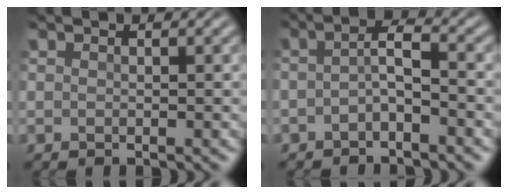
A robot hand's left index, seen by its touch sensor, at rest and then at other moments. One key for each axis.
{"total": 2.3, "fx": -1.3, "fy": 0.5, "fz": 1.8, "tx": -0.037, "ty": 0.006, "tz": -0.032}